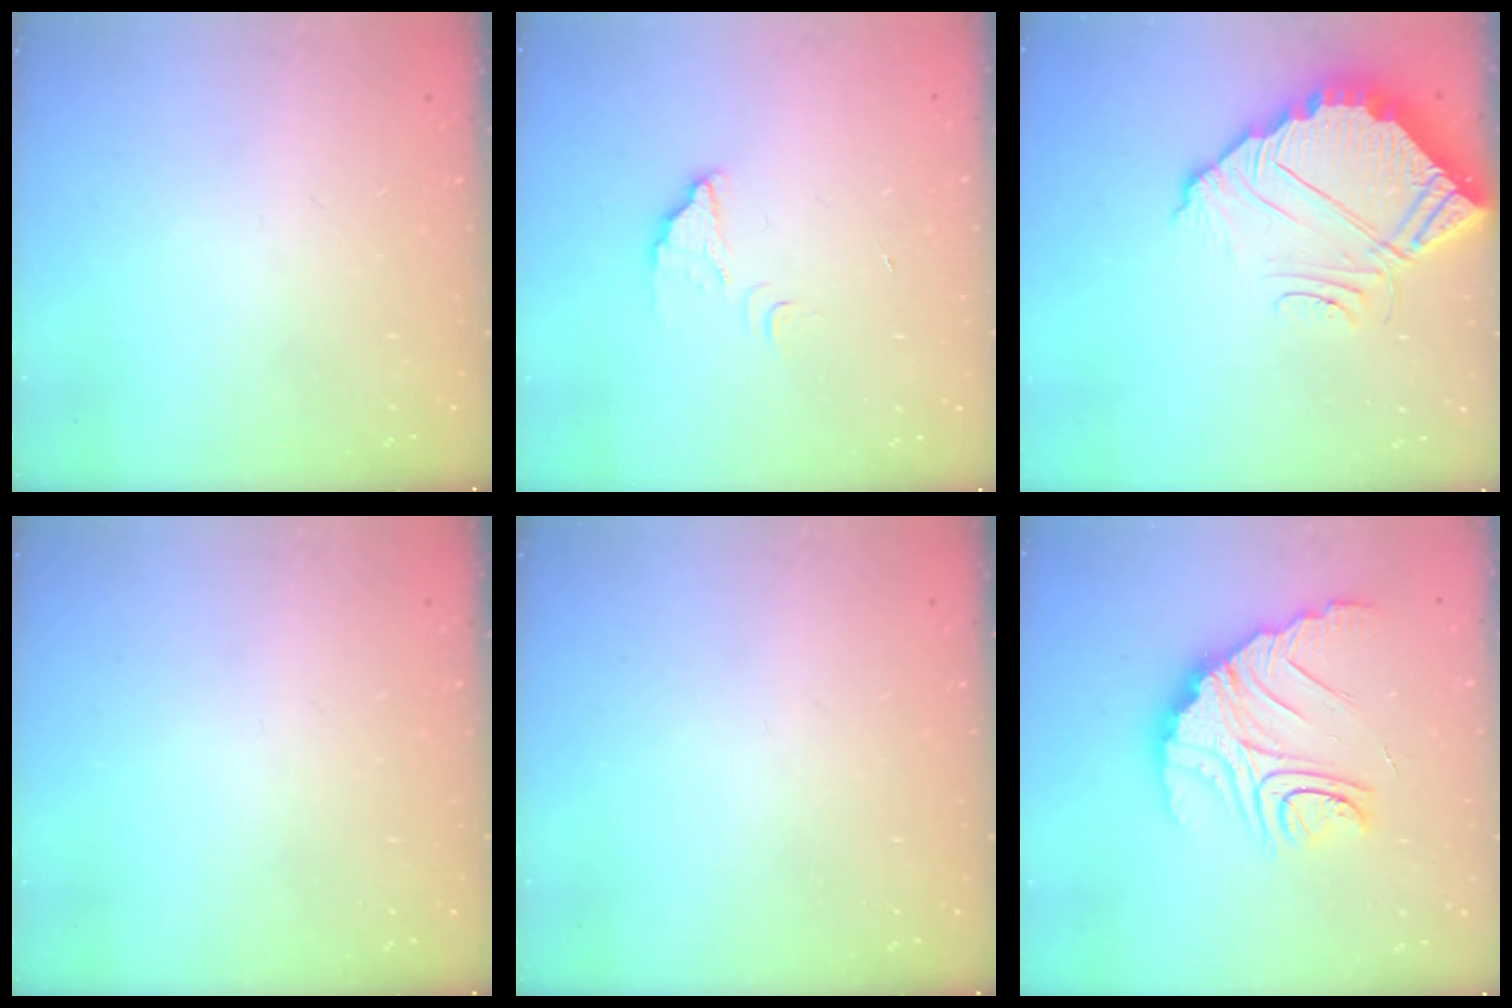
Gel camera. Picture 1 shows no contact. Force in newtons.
{"total": 2.9, "press": 2.9, "slide": 0.2}
{"total": 8.2, "press": 8.2, "slide": 0.4}
{"total": 0.0}
{"total": 0.0}
{"total": 15.5, "press": 15.4, "slide": 1.5}